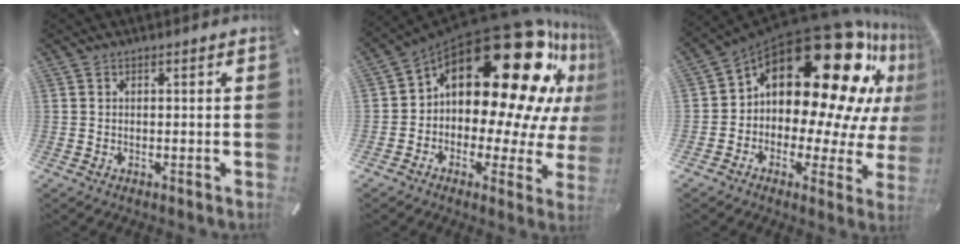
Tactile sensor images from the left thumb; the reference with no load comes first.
{"total": 31.3, "force": [13.4, 15.6, 23.6], "torque": [-0.352, -0.121, 0.246]}
{"total": 28.8, "force": [13.4, 14.9, 20.7], "torque": [-0.304, -0.125, 0.245]}